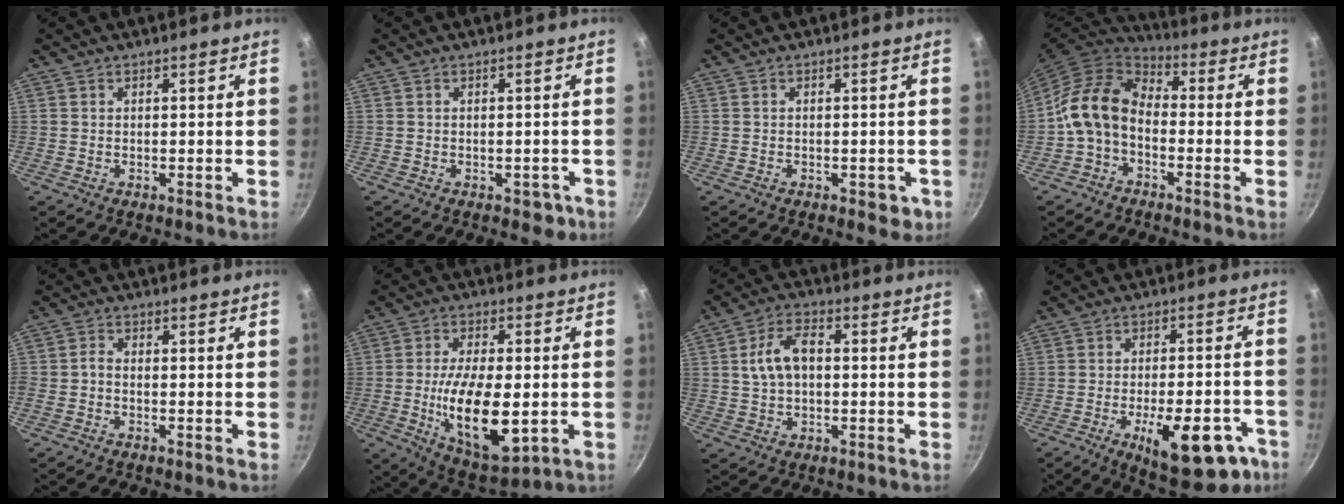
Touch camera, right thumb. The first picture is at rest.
{"total": 2.5, "force": [-1.2, 1.7, 1.3], "torque": [0.001, 0.007, -0.012]}
{"total": 2.9, "force": [-1.2, 1.6, 2.0], "torque": [-0.009, 0.003, -0.012]}
{"total": 11.7, "force": [-2.5, 7.8, 8.3], "torque": [-0.151, 0.049, -0.064]}
{"total": 1.9, "force": [-0.9, 0.9, 1.4], "torque": [-0.030, 0.004, -0.025]}
{"total": 16.8, "force": [-2.9, 7.5, 14.7], "torque": [-0.244, -0.009, -0.035]}
{"total": 7.8, "force": [0.7, 4.7, 6.2], "torque": [-0.115, 0.021, 0.009]}
{"total": 16.9, "force": [-8.0, 6.6, 13.4], "torque": [-0.160, 0.035, -0.103]}